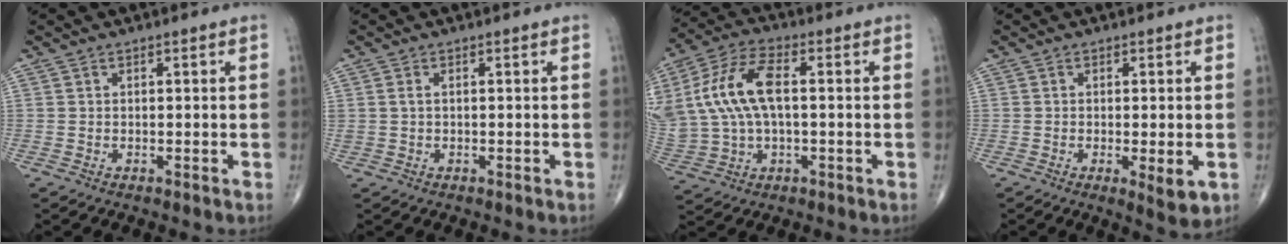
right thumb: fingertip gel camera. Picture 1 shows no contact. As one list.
[{"total": 1.3, "force": [0.2, 0.8, 1.0], "torque": [-0.028, 0.004, 0.008]}, {"total": 17.4, "force": [2.3, 9.5, 14.4], "torque": [-0.319, 0.021, 0.045]}, {"total": 4.6, "force": [-1.1, 1.1, 4.3], "torque": [-0.064, -0.014, -0.016]}]